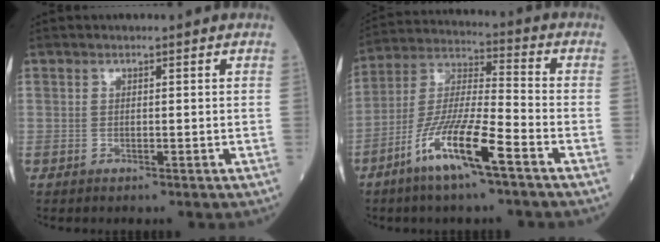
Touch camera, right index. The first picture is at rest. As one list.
[{"total": 12.6, "force": [-6.7, 0.9, 10.7], "torque": [-0.216, -0.013, -0.134]}]